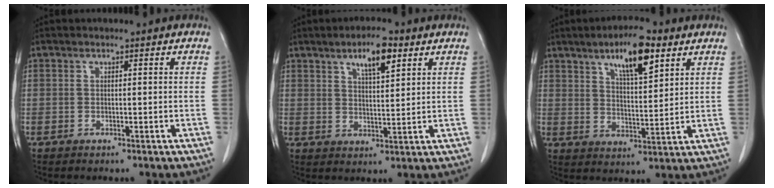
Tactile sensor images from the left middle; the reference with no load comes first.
{"total": 6.4, "force": [3.7, 1.5, 5.0], "torque": [-0.087, 0.003, 0.060]}
{"total": 9.9, "force": [5.8, 2.3, 7.7], "torque": [-0.131, 0.004, 0.096]}